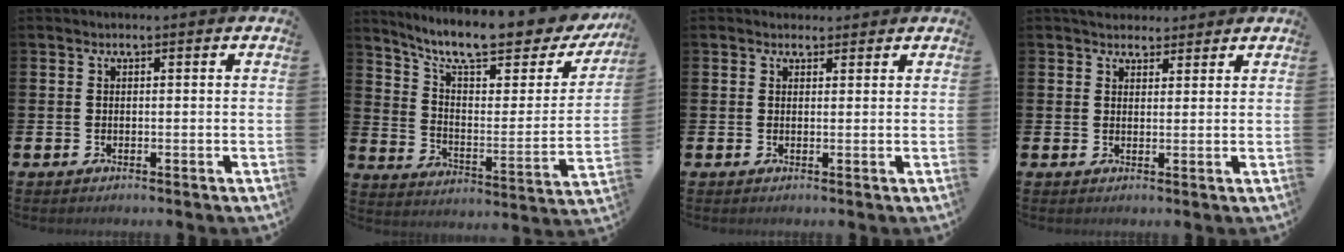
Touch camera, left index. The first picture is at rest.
{"total": 11.0, "force": [9.3, 2.5, 5.4], "torque": [-0.124, -0.069, 0.155]}
{"total": 1.8, "force": [1.6, 0.7, 0.0], "torque": [0.006, -0.003, 0.029]}
{"total": 3.9, "force": [3.5, 1.5, 0.3], "torque": [-0.008, -0.011, 0.064]}